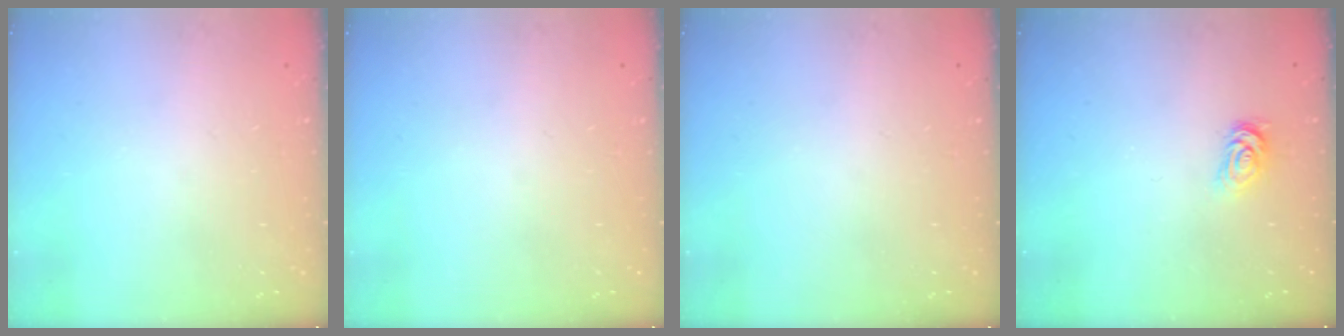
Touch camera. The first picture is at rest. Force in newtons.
{"total": 0.0}
{"total": 0.0}
{"total": 2.6, "press": 2.6, "slide": 0.4}